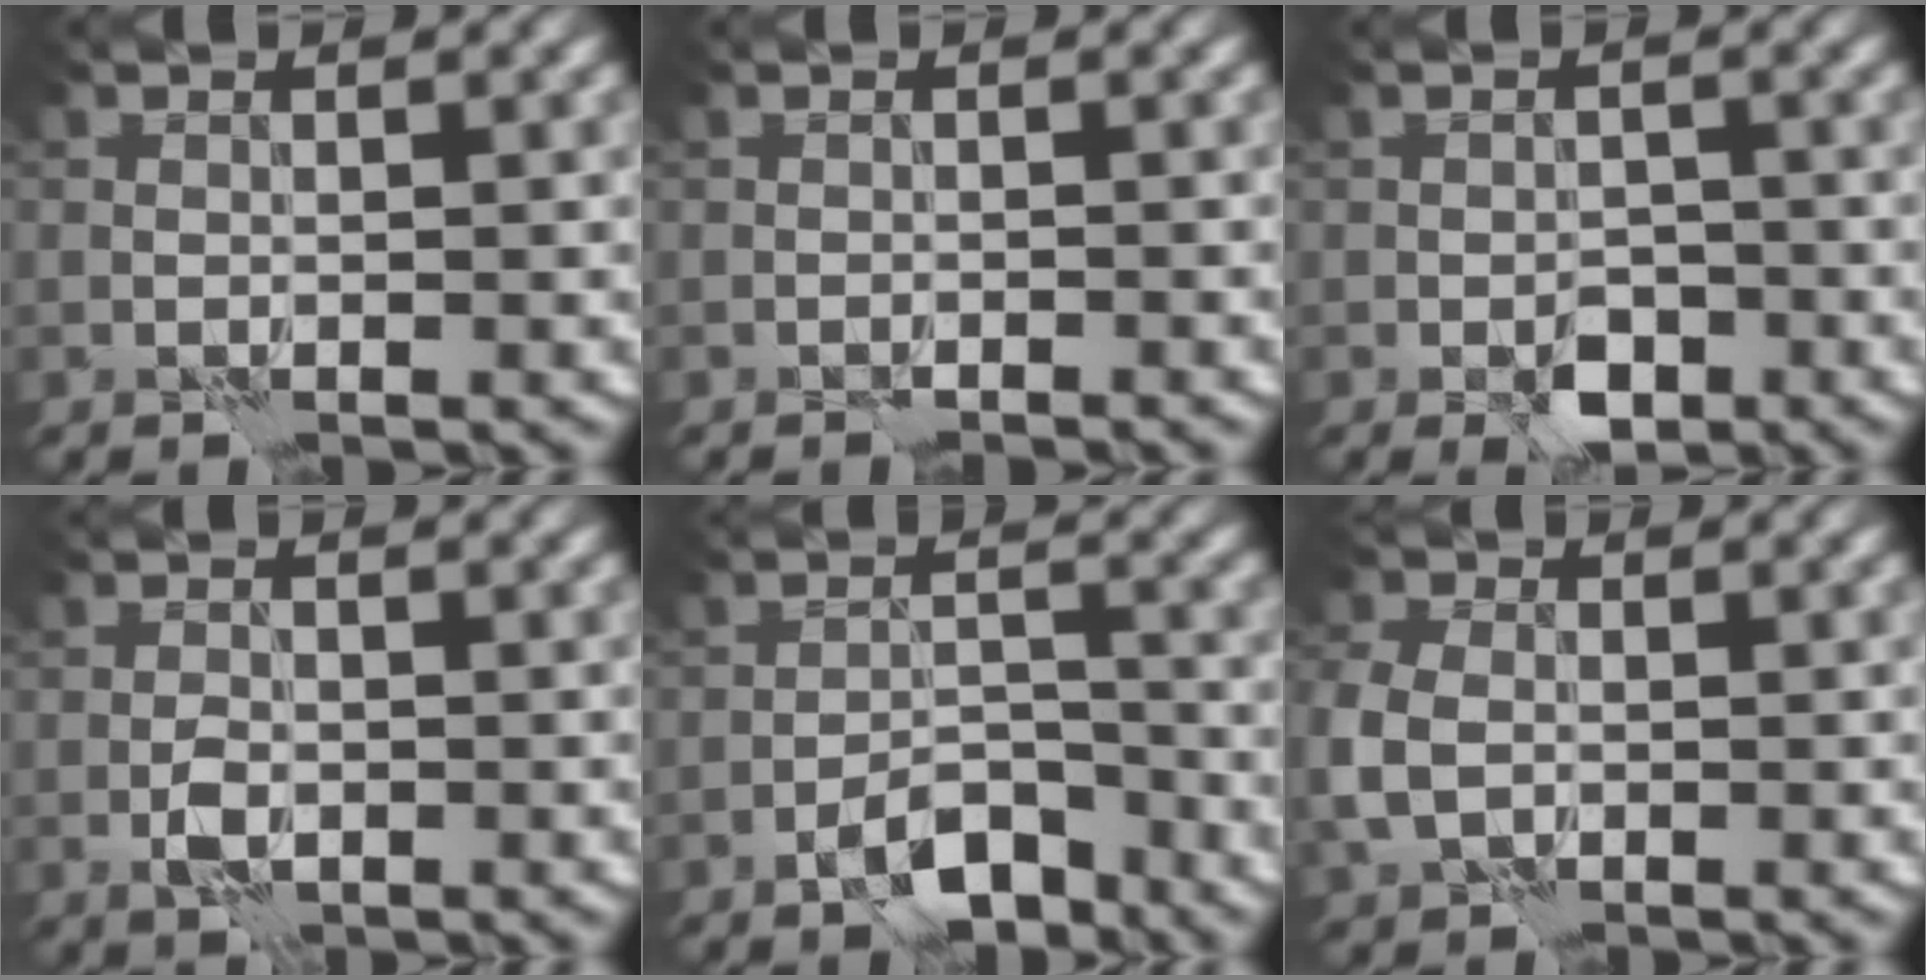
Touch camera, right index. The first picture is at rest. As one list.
[{"total": 0.8, "force": [-0.8, 0.0, 0.2], "torque": [-0.002, 0.002, -0.017]}, {"total": 2.9, "force": [-1.7, 1.6, 1.7], "torque": [-0.021, 0.001, -0.029]}, {"total": 2.3, "force": [-0.9, 1.3, 1.7], "torque": [-0.032, 0.002, -0.020]}, {"total": 4.8, "force": [-3.3, 1.9, 2.9], "torque": [-0.041, 0.006, -0.060]}, {"total": 4.5, "force": [-0.9, 3.5, 2.8], "torque": [-0.084, -0.006, -0.019]}]